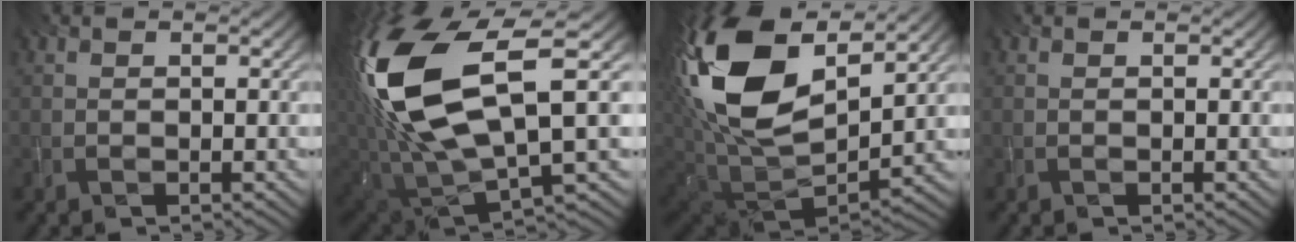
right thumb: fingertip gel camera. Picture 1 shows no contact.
{"total": 16.8, "force": [3.7, 7.8, 14.4], "torque": [-0.340, -0.002, 0.079]}
{"total": 19.9, "force": [7.3, 11.4, 14.6], "torque": [-0.341, 0.015, 0.137]}
{"total": 0.0}